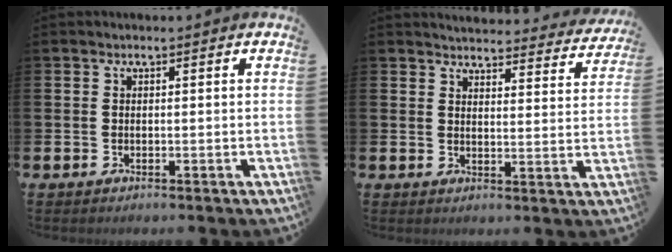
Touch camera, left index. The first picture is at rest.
{"total": 4.1, "force": [4.1, 0.6, 0.3], "torque": [-0.004, -0.039, 0.067]}